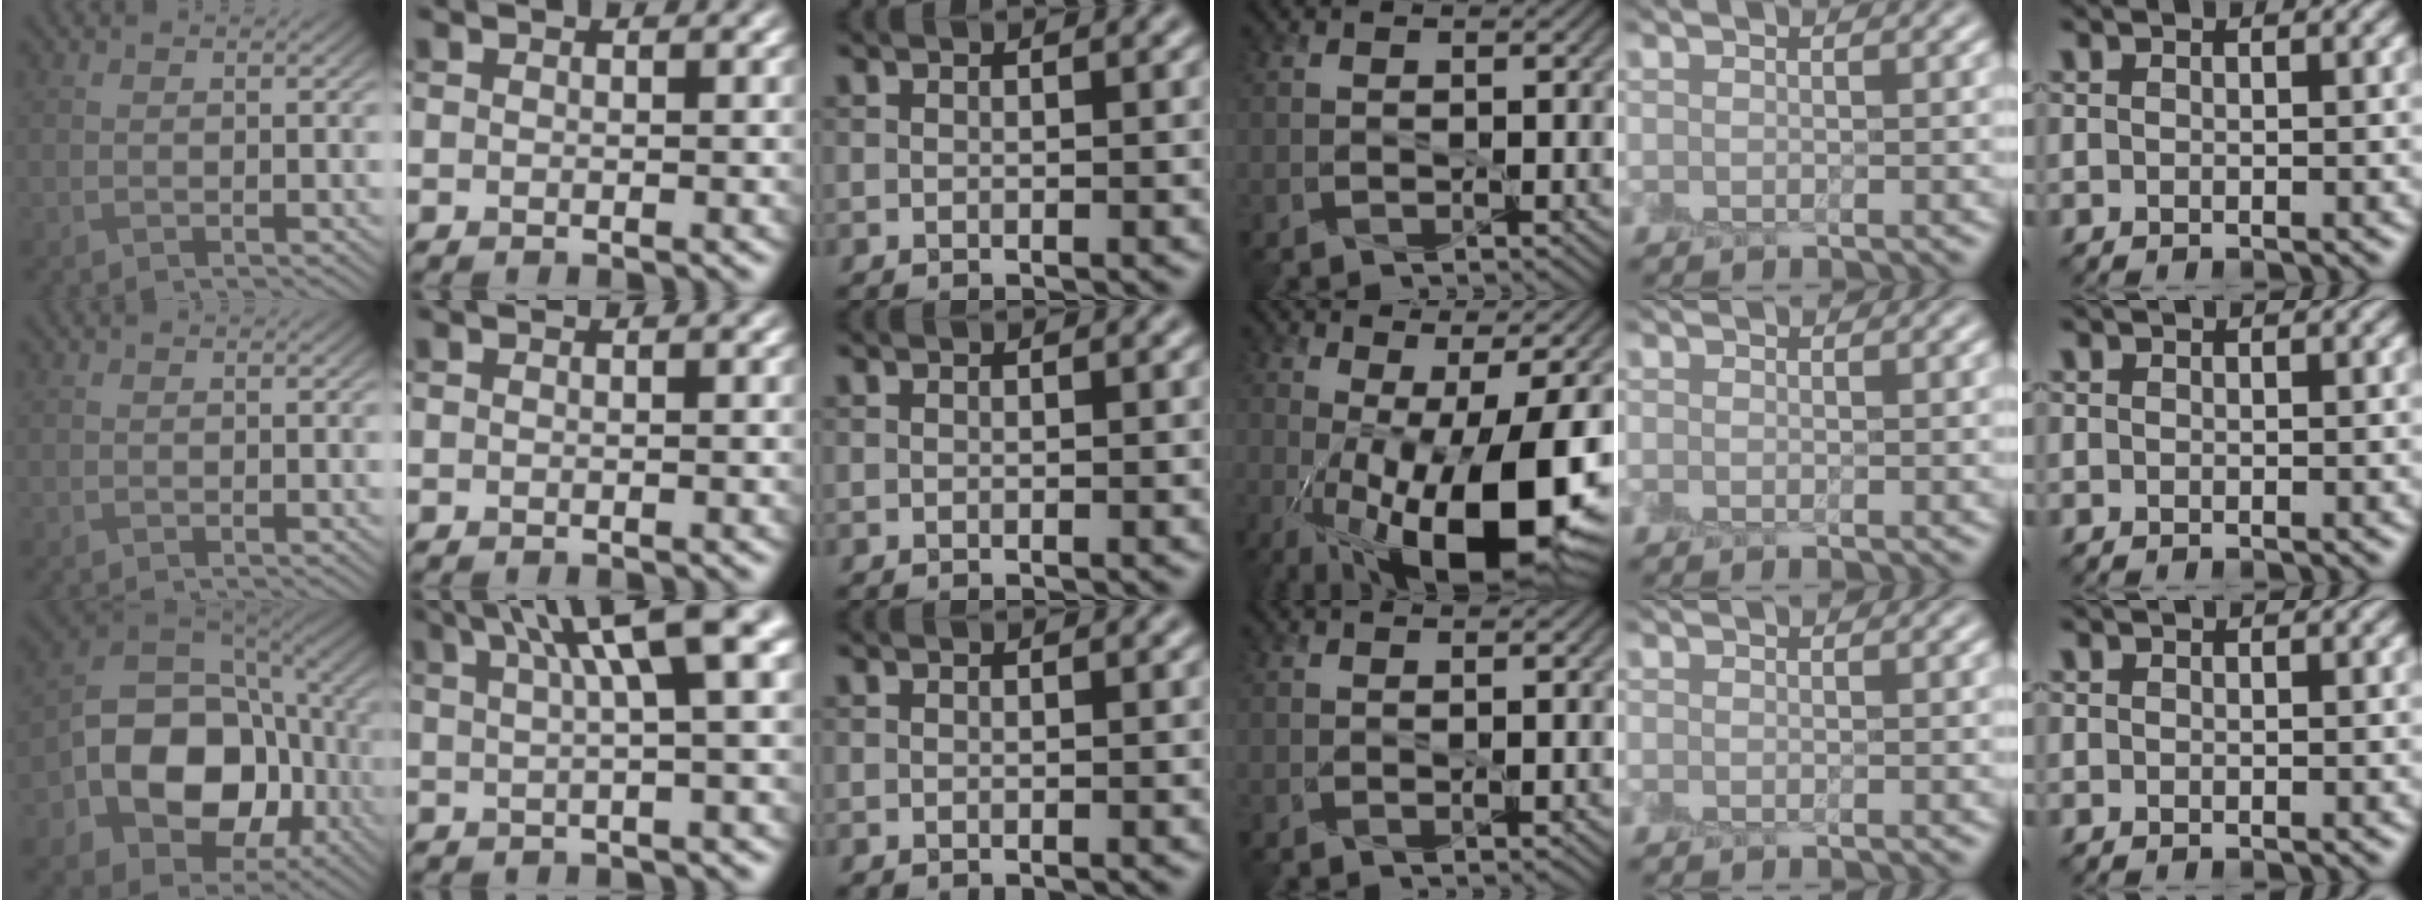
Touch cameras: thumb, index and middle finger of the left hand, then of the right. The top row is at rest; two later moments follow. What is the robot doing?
{"motion": "peel", "object": "envelope seal"}